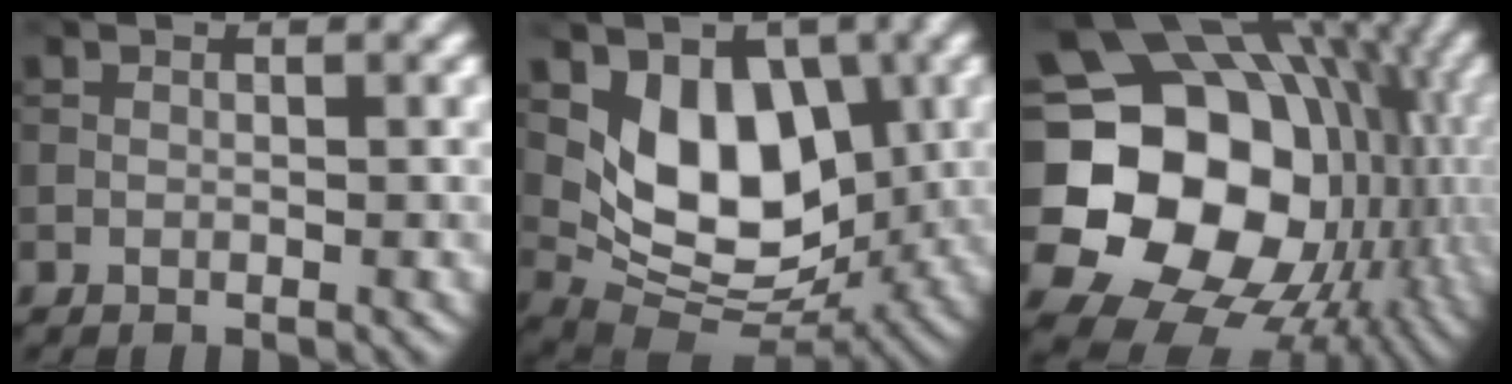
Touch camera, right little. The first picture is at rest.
{"total": 7.9, "force": [1.3, 5.2, 5.8], "torque": [-0.096, -0.022, 0.010]}
{"total": 19.2, "force": [-1.8, 15.5, 11.3], "torque": [-0.218, -0.018, -0.024]}